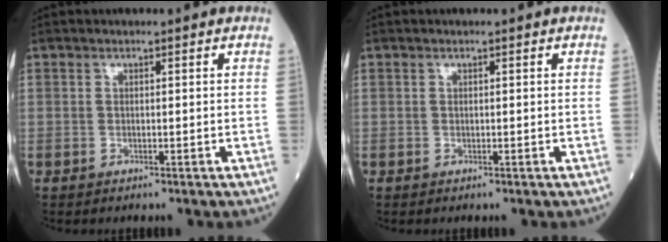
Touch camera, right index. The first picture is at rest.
{"total": 0.0}